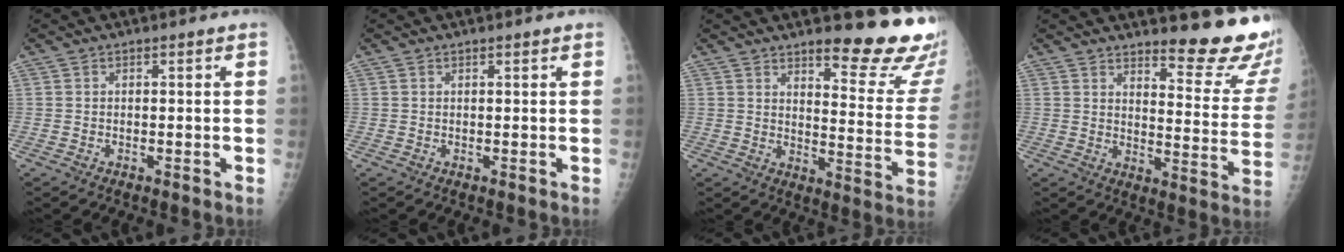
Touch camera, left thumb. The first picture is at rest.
{"total": 0.6, "force": [0.4, 0.0, 0.3], "torque": [-0.007, -0.001, 0.007]}
{"total": 18.3, "force": [13.9, 4.4, 11.2], "torque": [-0.105, -0.112, 0.172]}
{"total": 16.1, "force": [13.7, 3.0, 8.0], "torque": [-0.070, -0.144, 0.164]}